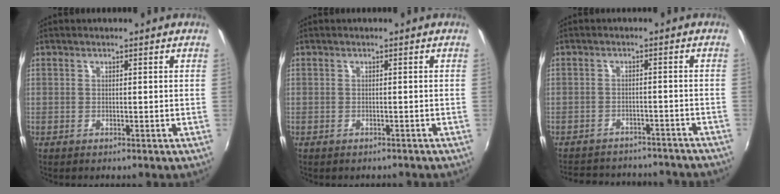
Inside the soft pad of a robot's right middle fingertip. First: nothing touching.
{"total": 1.3, "force": [-1.1, 0.5, 0.4], "torque": [-0.012, -0.003, -0.013]}
{"total": 17.9, "force": [-15.7, 5.8, 6.4], "torque": [-0.133, 0.012, -0.195]}